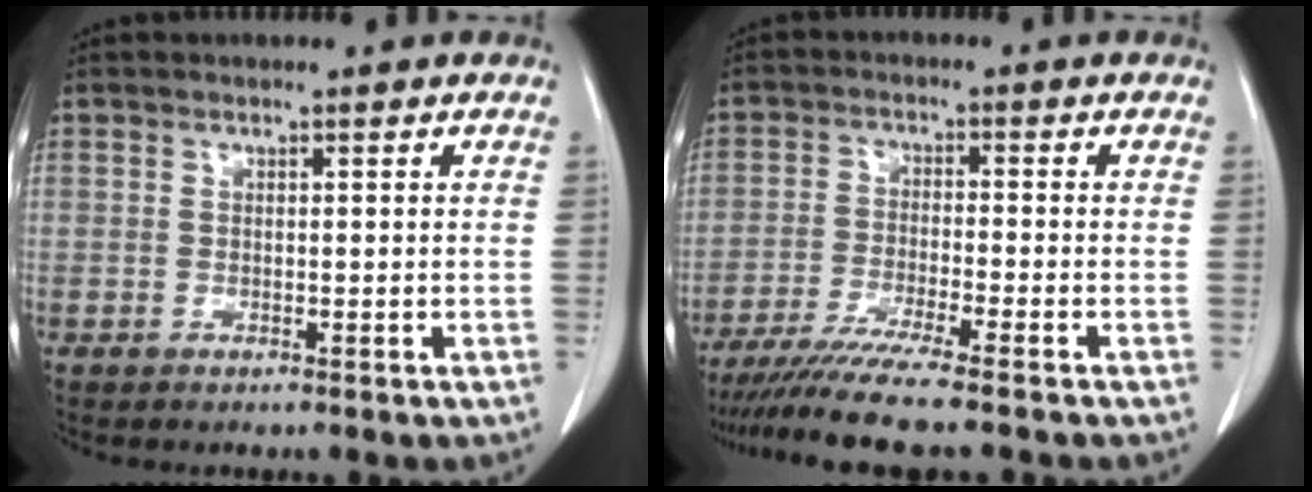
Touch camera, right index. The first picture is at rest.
{"total": 9.5, "force": [-7.8, -1.2, 5.2], "torque": [-0.076, -0.029, -0.129]}